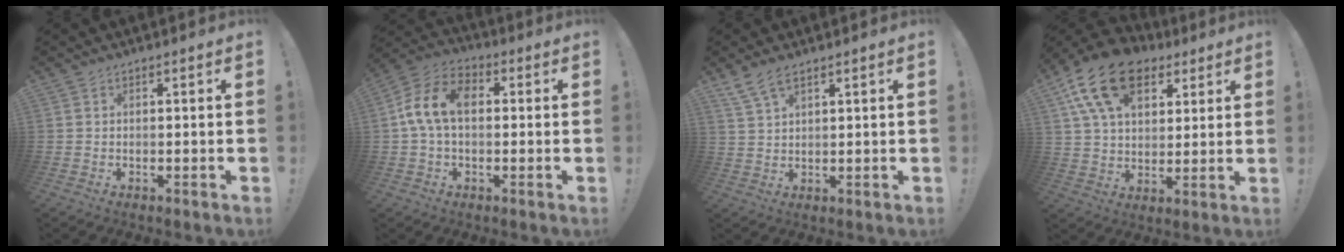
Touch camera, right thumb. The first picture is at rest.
{"total": 12.1, "force": [1.0, 7.7, 9.3], "torque": [-0.181, 0.012, 0.018]}
{"total": 5.7, "force": [4.1, 2.0, 3.3], "torque": [-0.067, -0.015, 0.079]}
{"total": 18.3, "force": [9.1, 11.6, 10.9], "torque": [-0.184, -0.039, 0.170]}